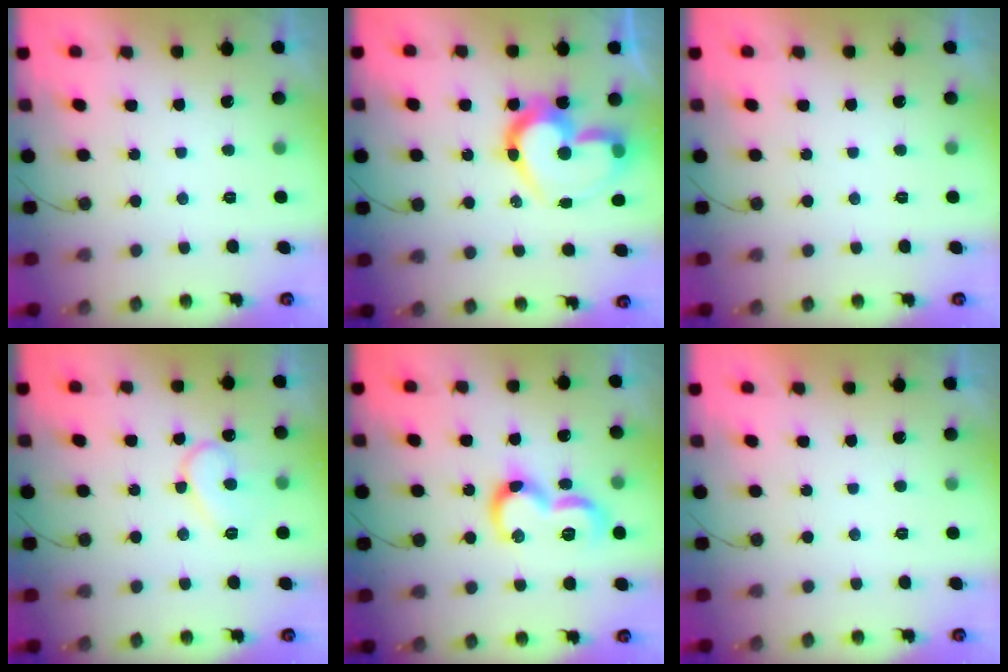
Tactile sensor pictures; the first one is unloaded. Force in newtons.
{"total": 18.6, "press": 18.6, "slide": 1.6}
{"total": 0.0}
{"total": 10.3, "press": 10.2, "slide": 1.1}
{"total": 13.0, "press": 12.9, "slide": 1.2}
{"total": 1.7, "press": 1.7, "slide": 0.0}